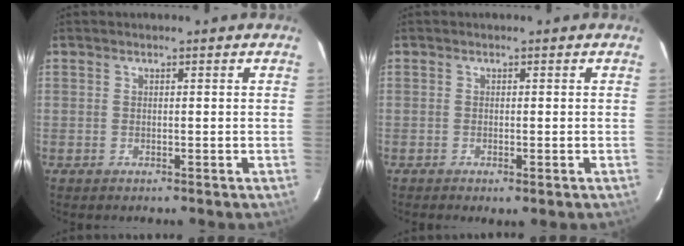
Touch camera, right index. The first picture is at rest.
{"total": 1.3, "force": [-0.7, 0.2, 1.1], "torque": [-0.019, -0.005, -0.009]}